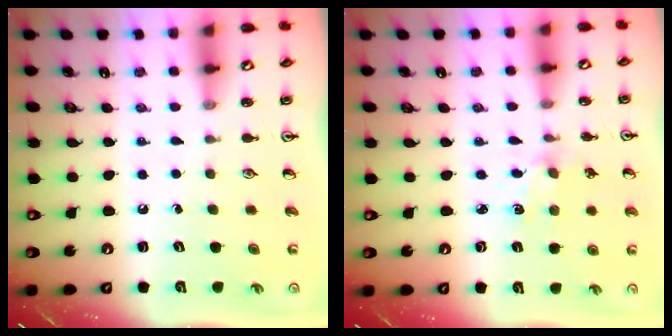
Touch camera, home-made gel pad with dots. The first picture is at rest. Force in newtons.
{"total": 1.3, "press": 1.2, "slide": 0.2}